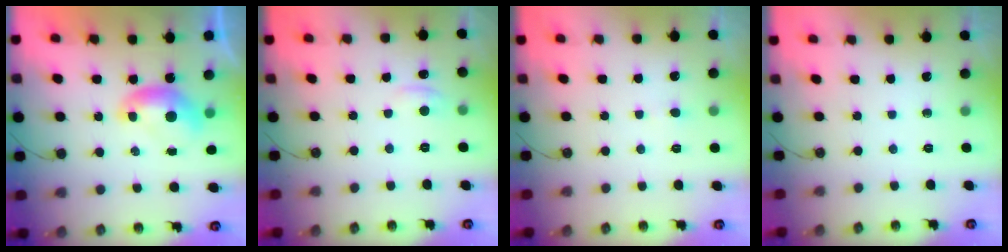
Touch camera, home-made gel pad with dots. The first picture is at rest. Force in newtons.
{"total": 1.2, "press": 1.0, "slide": 0.7}
{"total": 0.0}
{"total": 0.0}